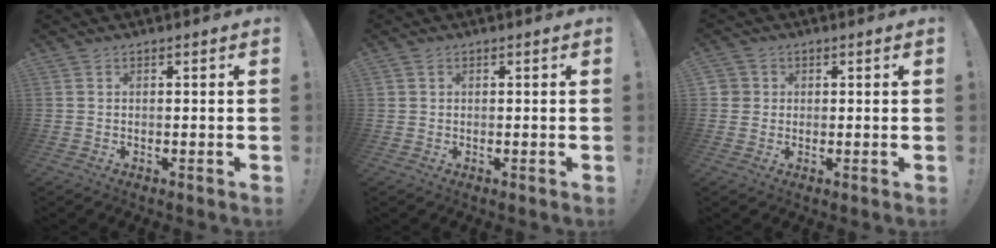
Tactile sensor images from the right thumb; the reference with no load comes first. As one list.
[{"total": 0.9, "force": [0.5, 0.8, 0.1], "torque": [-0.002, 0.002, 0.009]}, {"total": 3.0, "force": [0.5, 2.9, 0.6], "torque": [-0.008, 0.002, 0.010]}]